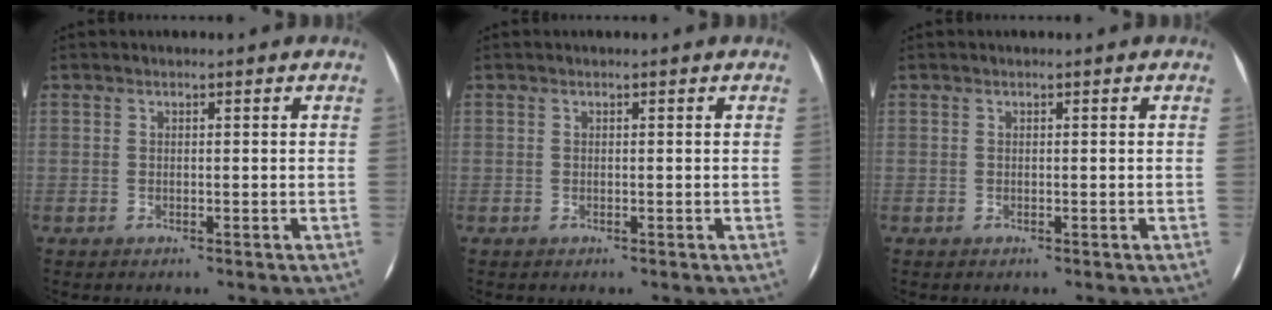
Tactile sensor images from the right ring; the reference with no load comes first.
{"total": 0.0}
{"total": 0.0}